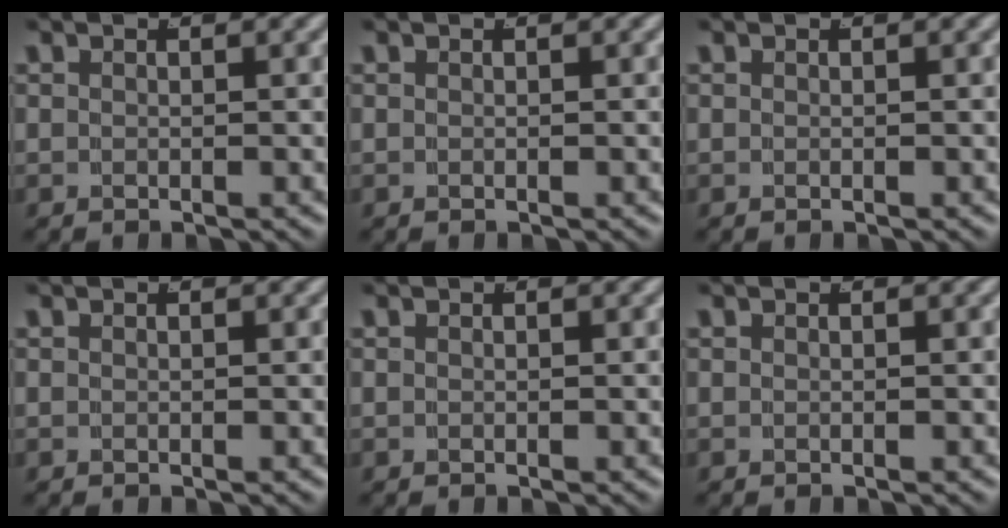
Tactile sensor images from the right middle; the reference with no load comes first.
{"total": 0.0}
{"total": 0.0}
{"total": 0.0}
{"total": 0.0}
{"total": 0.0}